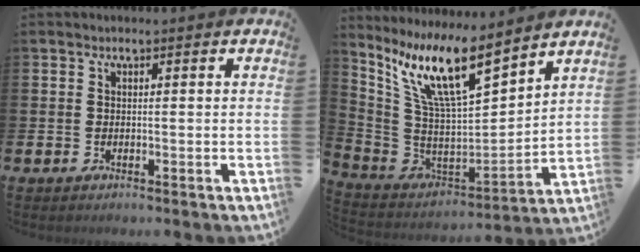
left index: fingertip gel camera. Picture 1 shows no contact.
{"total": 12.4, "force": [8.9, 2.7, 8.2], "torque": [-0.188, -0.049, 0.158]}